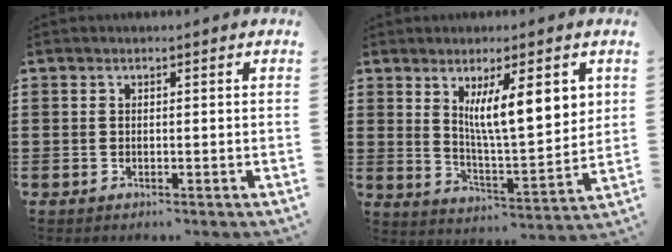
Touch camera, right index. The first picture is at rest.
{"total": 10.4, "force": [4.1, 2.5, 9.2], "torque": [-0.158, -0.010, 0.064]}